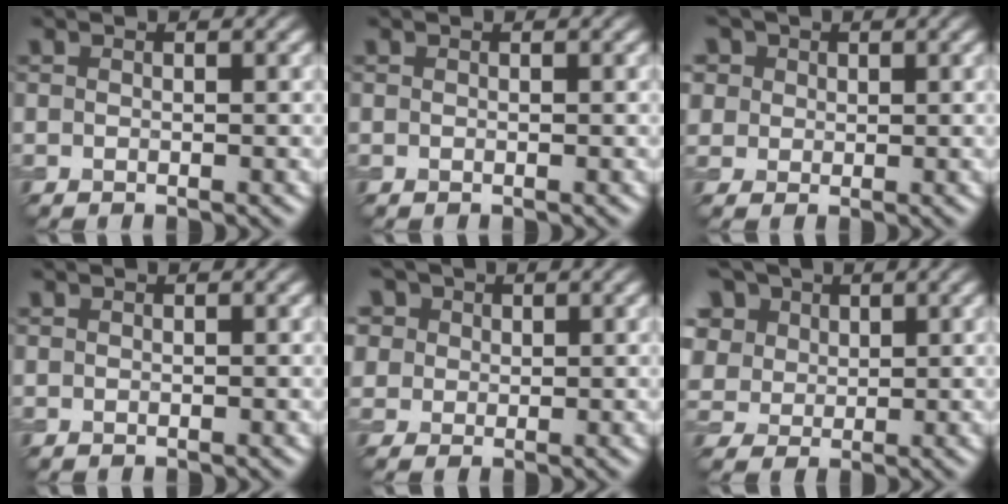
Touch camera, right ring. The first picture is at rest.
{"total": 0.0}
{"total": 6.7, "force": [3.5, 5.0, 2.8], "torque": [-0.074, 0.018, 0.043]}
{"total": 0.0}
{"total": 7.8, "force": [4.2, 5.7, 3.4], "torque": [-0.085, 0.020, 0.052]}
{"total": 10.7, "force": [5.3, 7.8, 5.0], "torque": [-0.132, 0.029, 0.079]}